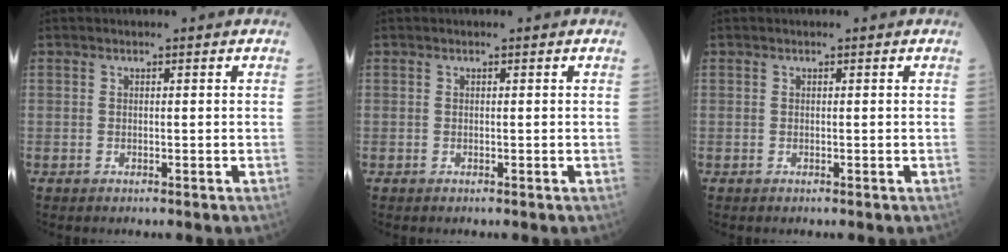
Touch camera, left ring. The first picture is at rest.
{"total": 0.0}
{"total": 0.0}